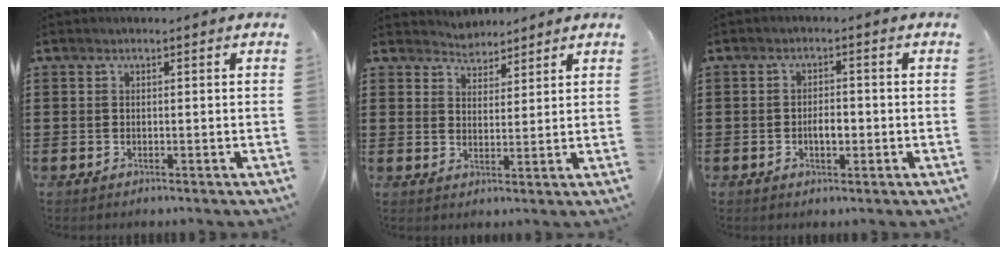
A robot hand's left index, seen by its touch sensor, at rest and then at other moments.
{"total": 3.3, "force": [3.0, 1.0, -0.8], "torque": [0.000, -0.006, 0.056]}
{"total": 2.9, "force": [-0.6, 1.3, 2.5], "torque": [-0.040, 0.000, -0.014]}